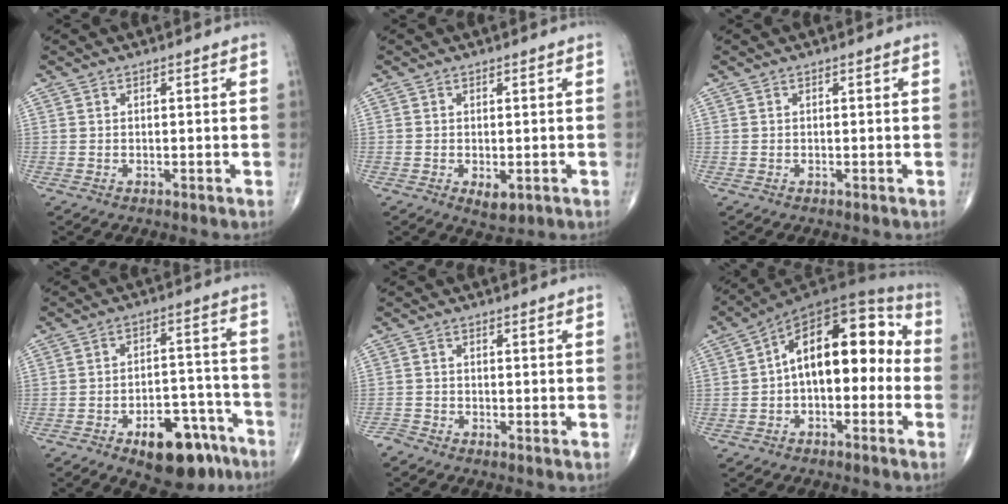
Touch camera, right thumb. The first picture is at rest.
{"total": 2.8, "force": [-0.8, 1.6, 2.2], "torque": [-0.030, -0.005, -0.004]}
{"total": 0.0}
{"total": 14.4, "force": [-8.7, 7.0, 9.1], "torque": [-0.098, 0.068, -0.119]}
{"total": 1.4, "force": [-1.3, 0.4, 0.4], "torque": [-0.007, -0.006, -0.031]}
{"total": 16.1, "force": [-0.2, 8.8, 13.4], "torque": [-0.166, 0.048, -0.016]}